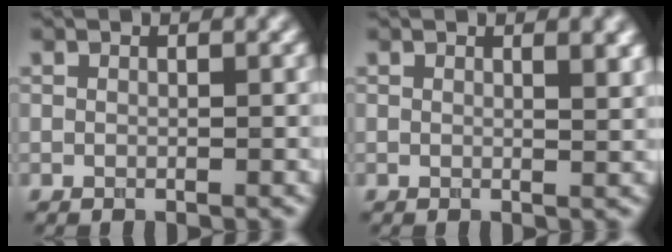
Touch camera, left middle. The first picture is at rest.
{"total": 2.3, "force": [1.1, 0.8, 1.9], "torque": [-0.014, 0.001, 0.015]}